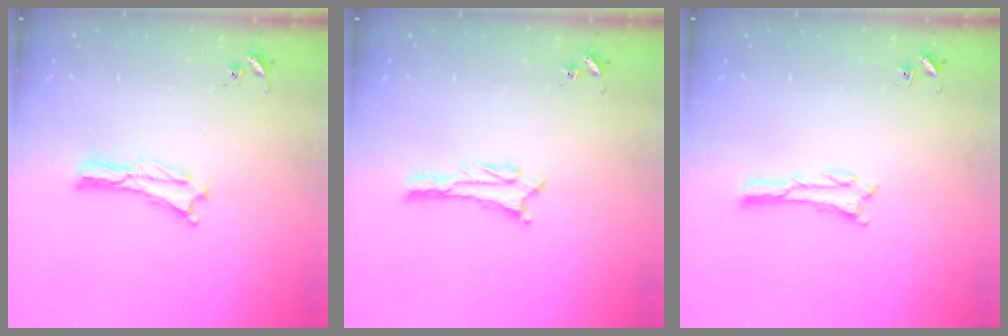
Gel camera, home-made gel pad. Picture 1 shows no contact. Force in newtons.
{"total": 2.7, "press": 2.7, "slide": 0.2}
{"total": 0.8, "press": 0.8, "slide": 0.2}